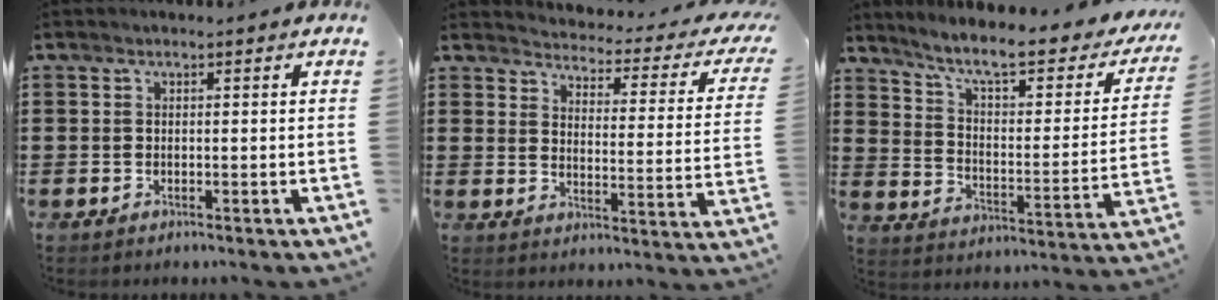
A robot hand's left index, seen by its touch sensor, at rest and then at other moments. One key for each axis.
{"total": 2.6, "fx": 2.5, "fy": 0.0, "fz": 0.7, "tx": -0.027, "ty": -0.033, "tz": 0.032}
{"total": 7.9, "fx": 6.1, "fy": 0.8, "fz": 5.0, "tx": -0.110, "ty": -0.042, "tz": 0.097}